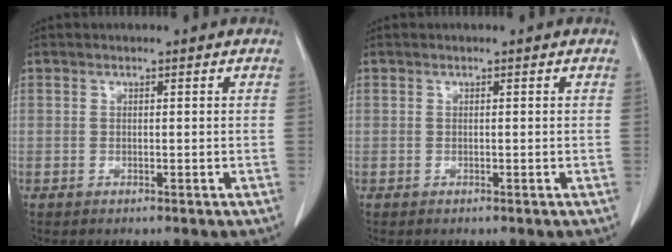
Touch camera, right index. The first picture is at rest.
{"total": 0.0}